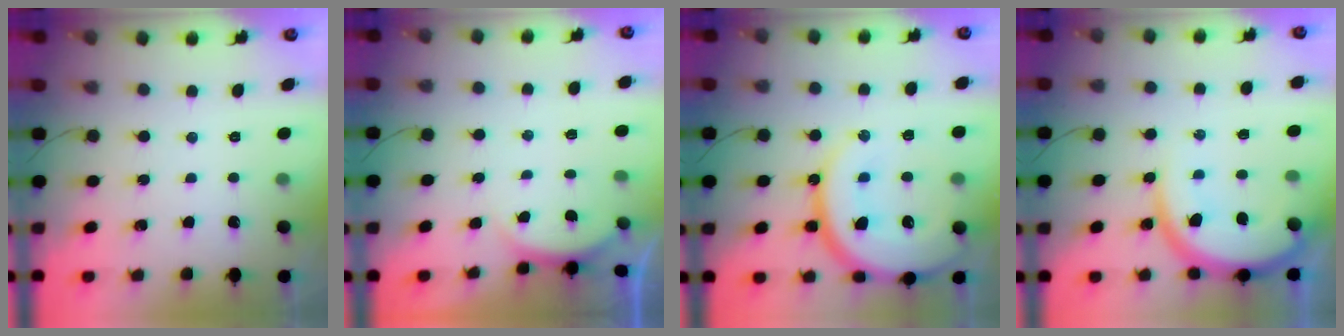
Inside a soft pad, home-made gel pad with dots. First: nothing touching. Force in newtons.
{"total": 2.3, "press": 2.2, "slide": 0.6}
{"total": 22.3, "press": 22.2, "slide": 2.4}
{"total": 13.0, "press": 12.9, "slide": 1.7}